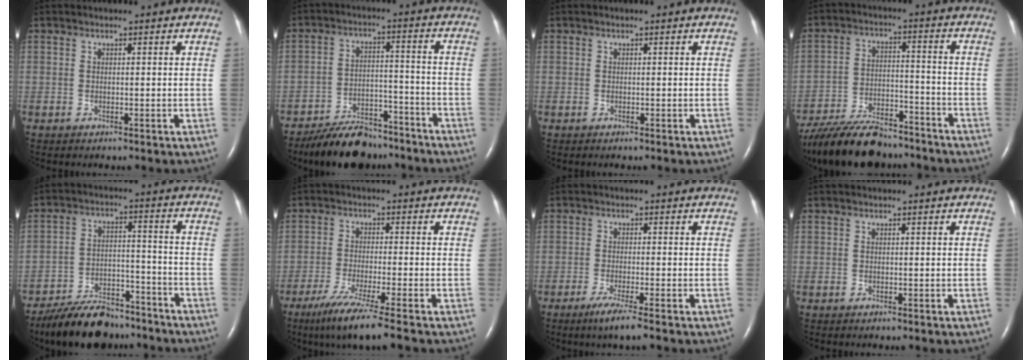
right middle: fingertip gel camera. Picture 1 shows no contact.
{"total": 11.0, "force": [-9.6, 3.8, 3.9], "torque": [-0.062, 0.009, -0.157]}
{"total": 0.0}
{"total": 16.0, "force": [-14.0, 4.2, 6.6], "torque": [-0.131, -0.006, -0.229]}
{"total": 12.7, "force": [-10.9, 4.2, 4.8], "torque": [-0.078, 0.010, -0.177]}
{"total": 8.4, "force": [-6.2, -1.2, 5.6], "torque": [-0.099, -0.030, -0.107]}
{"total": 4.0, "force": [-2.6, -0.4, 3.0], "torque": [-0.062, -0.014, -0.050]}
{"total": 0.0}